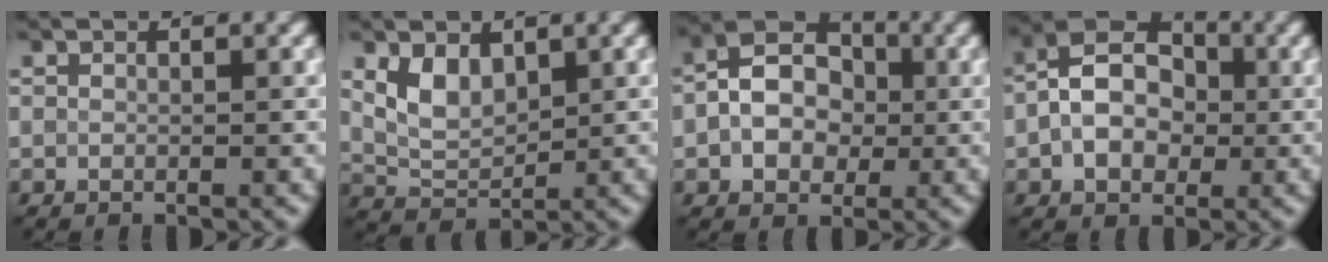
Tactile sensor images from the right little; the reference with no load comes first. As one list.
[{"total": 3.4, "force": [1.5, 2.0, 2.3], "torque": [-0.051, -0.001, 0.034]}, {"total": 6.0, "force": [-0.4, 4.3, 4.2], "torque": [-0.065, 0.014, -0.015]}, {"total": 6.7, "force": [-0.4, 4.6, 4.8], "torque": [-0.079, 0.018, -0.015]}]